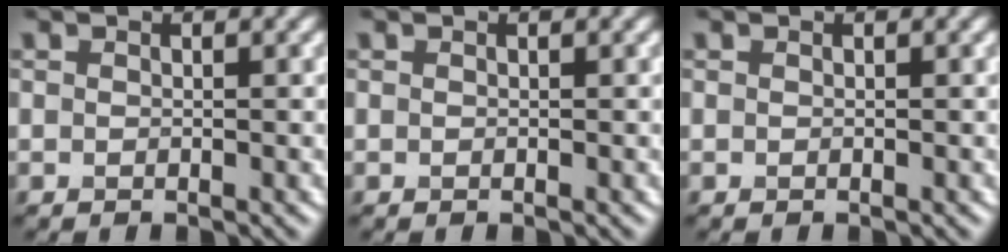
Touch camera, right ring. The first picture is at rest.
{"total": 0.0}
{"total": 0.0}